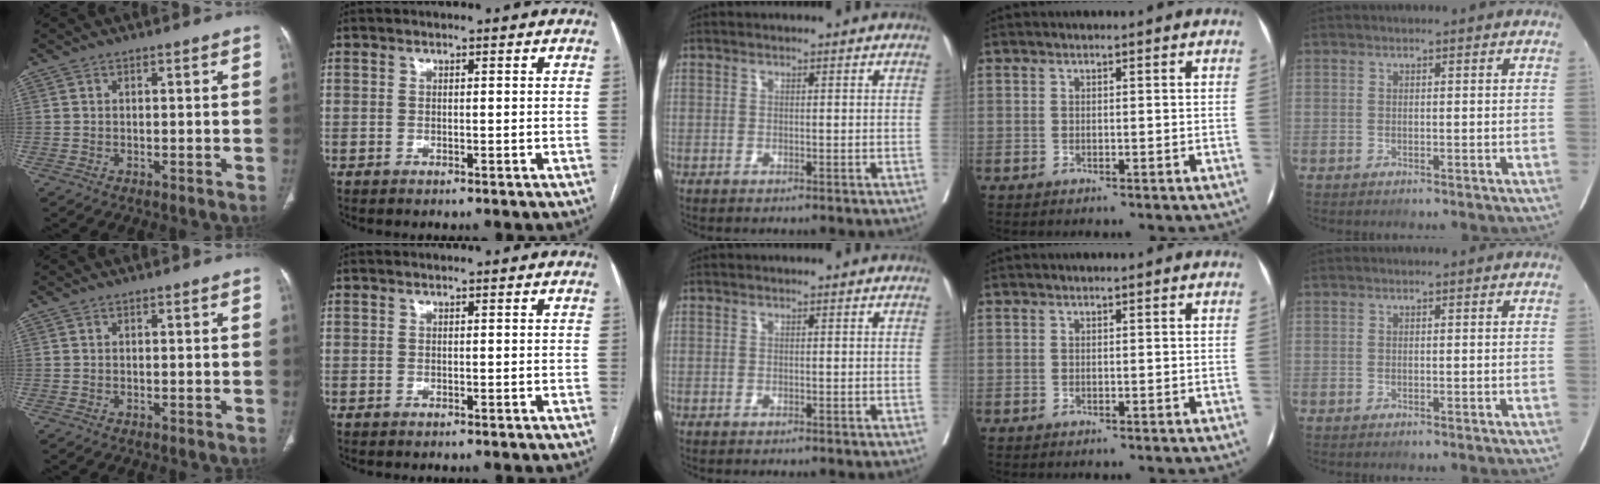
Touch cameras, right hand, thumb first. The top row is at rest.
{}